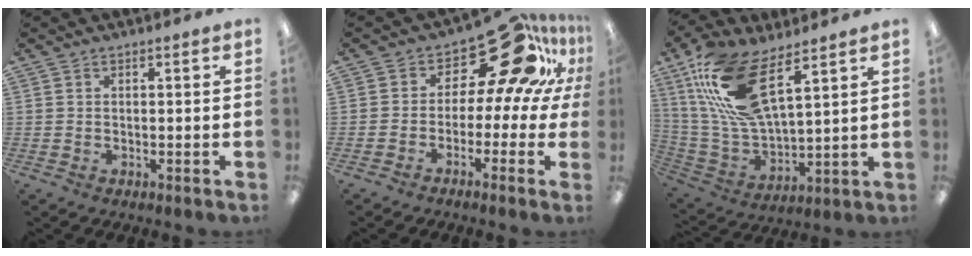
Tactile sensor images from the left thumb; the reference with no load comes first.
{"total": 17.8, "force": [10.9, 8.0, 11.5], "torque": [-0.170, -0.079, 0.182]}
{"total": 19.4, "force": [10.9, 7.7, 14.1], "torque": [-0.306, -0.036, 0.194]}